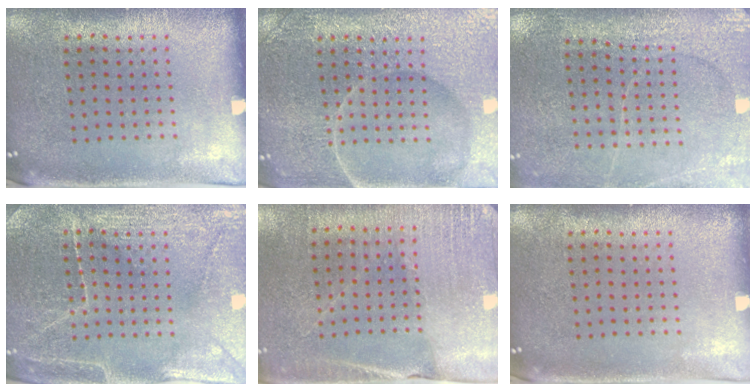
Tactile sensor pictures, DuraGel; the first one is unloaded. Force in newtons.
{"total": 4.7, "press": 4.7, "slide": 0.6}
{"total": 3.0, "press": 3.0, "slide": 0.2}
{"total": 3.4, "press": 3.3, "slide": 0.5}
{"total": 2.7, "press": 2.6, "slide": 0.3}
{"total": 0.0}